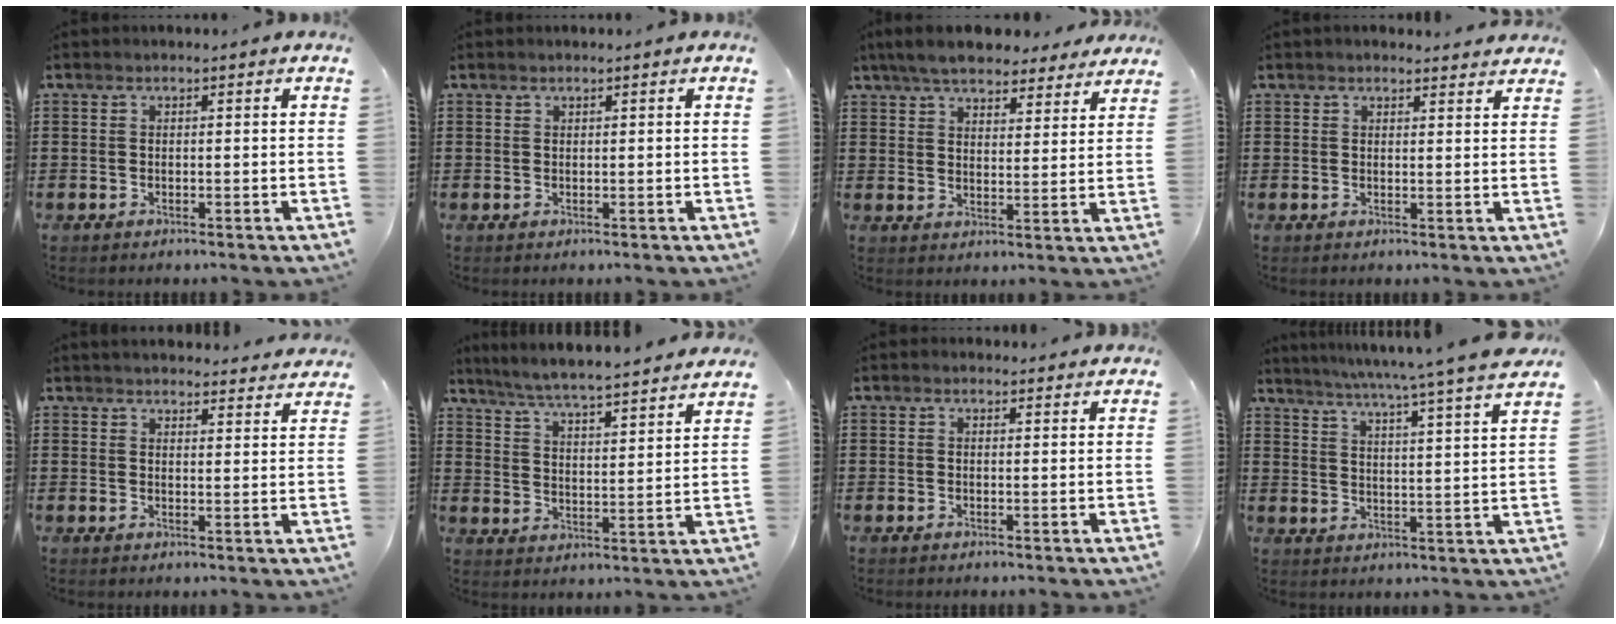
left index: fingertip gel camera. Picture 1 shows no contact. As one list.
[{"total": 0.0}, {"total": 6.5, "force": [5.9, 1.5, 2.2], "torque": [-0.065, -0.013, 0.109]}, {"total": 1.7, "force": [1.7, 0.3, 0.2], "torque": [-0.008, 0.000, 0.034]}, {"total": 3.3, "force": [3.2, 0.1, 0.2], "torque": [-0.006, -0.018, 0.058]}, {"total": 5.6, "force": [5.3, -0.7, 1.3], "torque": [-0.051, -0.042, 0.089]}, {"total": 1.0, "force": [0.9, 0.4, 0.2], "torque": [-0.005, 0.003, 0.018]}, {"total": 5.8, "force": [5.1, -1.7, 2.2], "torque": [-0.063, -0.045, 0.080]}]